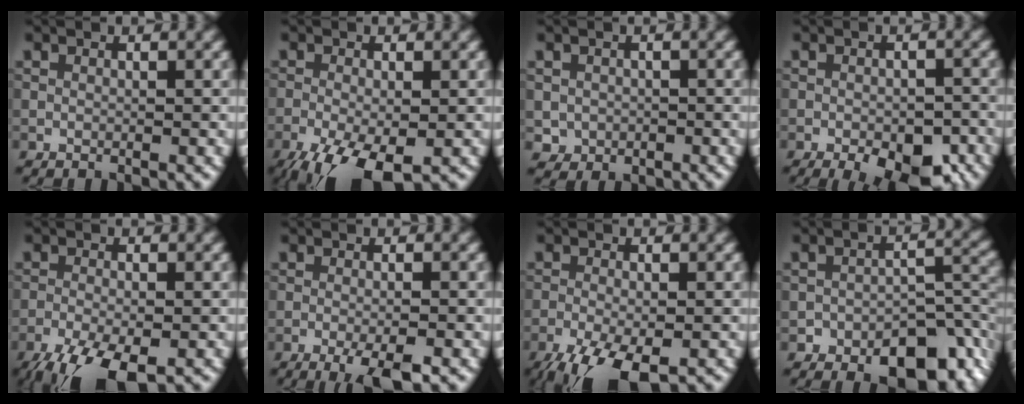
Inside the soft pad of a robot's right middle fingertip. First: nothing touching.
{"total": 7.2, "force": [-3.9, 2.6, 5.4], "torque": [-0.108, -0.020, -0.066]}
{"total": 1.7, "force": [-0.3, 1.7, 0.3], "torque": [0.003, -0.007, -0.005]}
{"total": 6.6, "force": [-3.9, 2.5, 4.6], "torque": [-0.056, -0.006, -0.051]}
{"total": 7.6, "force": [-4.9, 2.4, 5.3], "torque": [-0.103, -0.031, -0.090]}
{"total": 3.9, "force": [-2.2, 0.7, 3.1], "torque": [-0.051, -0.001, -0.040]}
{"total": 7.4, "force": [-4.6, 2.5, 5.3], "torque": [-0.105, -0.023, -0.083]}
{"total": 7.5, "force": [-4.6, 3.9, 4.4], "torque": [-0.045, -0.005, -0.075]}